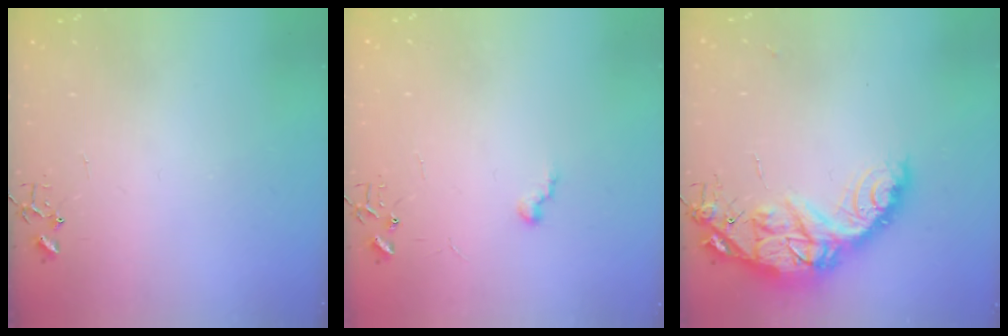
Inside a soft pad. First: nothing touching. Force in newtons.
{"total": 5.3, "press": 5.3, "slide": 0.5}
{"total": 17.5, "press": 17.4, "slide": 1.4}